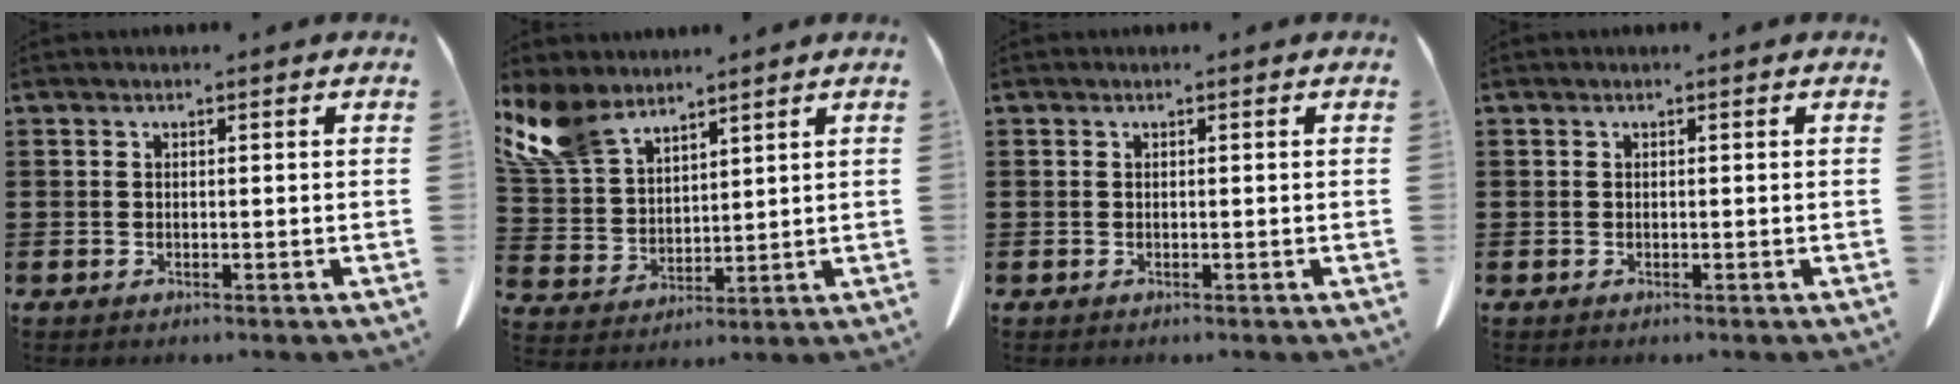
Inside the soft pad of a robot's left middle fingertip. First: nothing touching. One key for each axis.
{"total": 8.3, "fx": 6.7, "fy": 3.8, "fz": 3.2, "tx": -0.094, "ty": -0.013, "tz": 0.130}
{"total": 0.0}
{"total": 0.0}